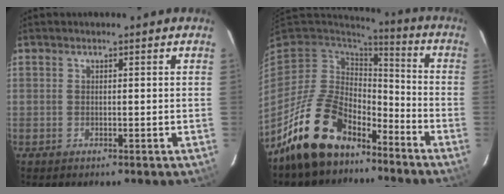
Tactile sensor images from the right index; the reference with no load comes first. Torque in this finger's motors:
{"motor_torque": [0.77, -0.83, 1.05, 0.21]}